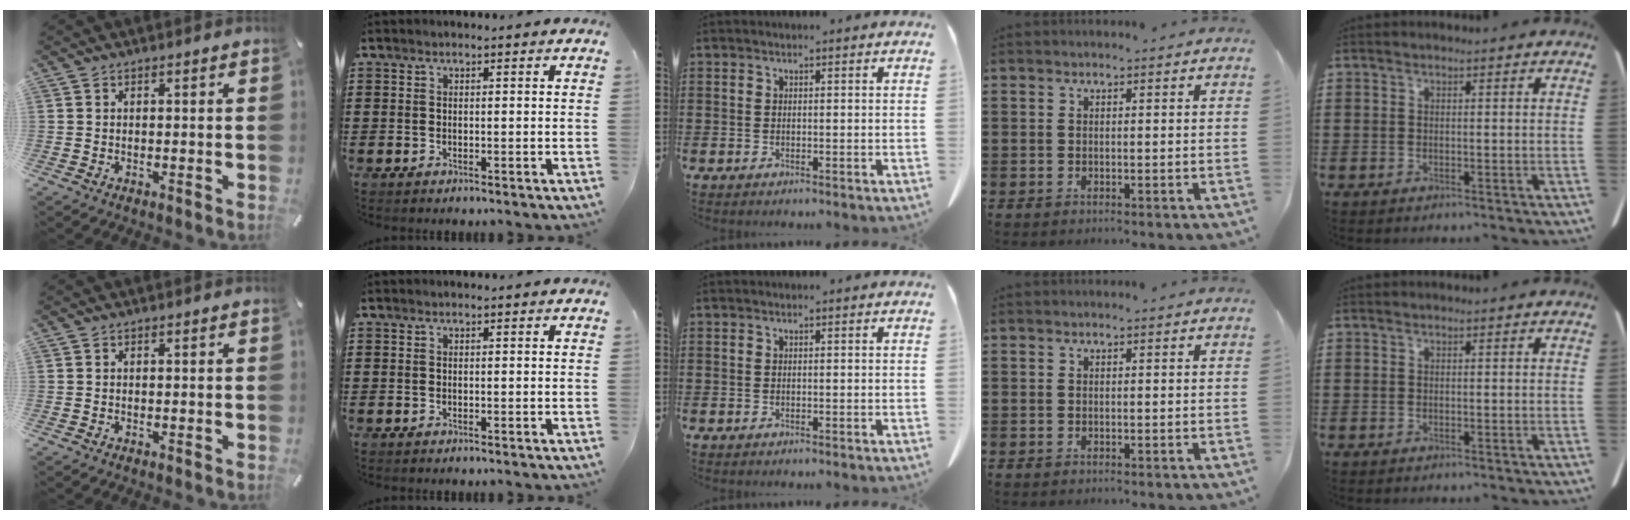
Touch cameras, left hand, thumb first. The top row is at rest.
{}